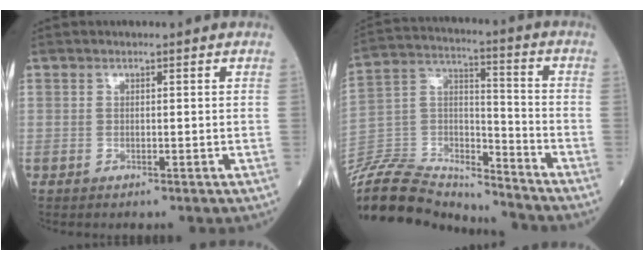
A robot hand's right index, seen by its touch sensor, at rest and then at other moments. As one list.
[{"total": 22.5, "force": [-21.2, 5.6, 5.1], "torque": [-0.140, 0.024, -0.353]}]